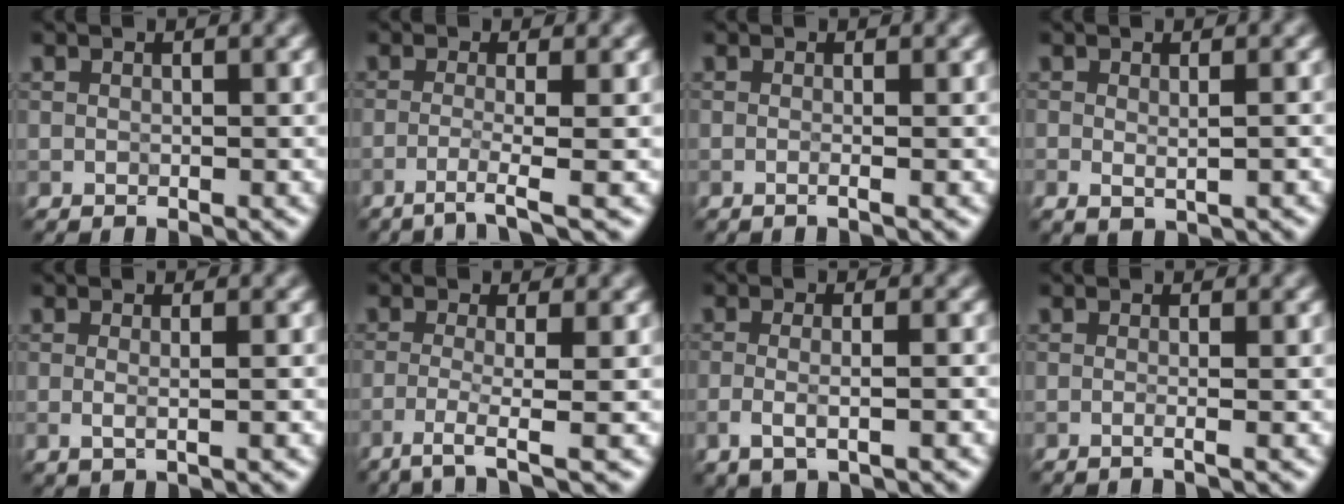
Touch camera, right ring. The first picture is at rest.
{"total": 2.8, "force": [-1.3, 0.3, 2.5], "torque": [-0.039, 0.002, -0.042]}
{"total": 1.6, "force": [0.1, 0.8, 1.4], "torque": [0.000, -0.007, -0.020]}
{"total": 1.3, "force": [0.1, 0.5, 1.2], "torque": [-0.024, -0.008, 0.004]}
{"total": 1.8, "force": [0.1, 0.6, 1.7], "torque": [-0.030, -0.008, -0.003]}
{"total": 3.5, "force": [-1.6, 0.6, 3.1], "torque": [-0.054, -0.004, -0.046]}
{"total": 3.2, "force": [-0.9, 1.1, 2.9], "torque": [-0.049, -0.006, -0.014]}
{"total": 2.0, "force": [0.2, 1.0, 1.7], "torque": [-0.001, -0.004, -0.023]}